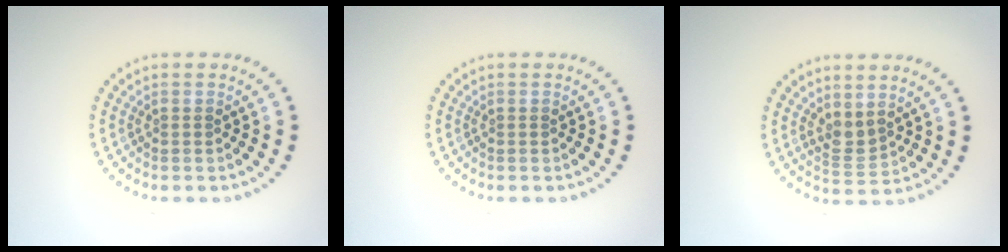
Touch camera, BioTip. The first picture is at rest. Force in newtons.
{"total": 0.0}
{"total": 1.9, "press": 1.5, "slide": 1.0}